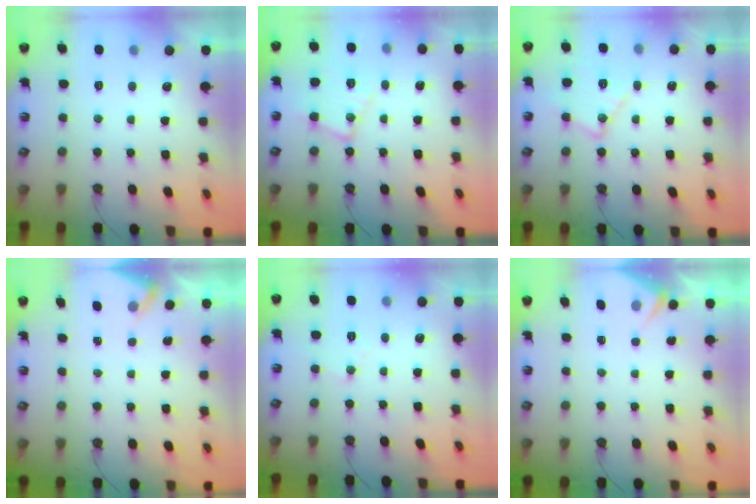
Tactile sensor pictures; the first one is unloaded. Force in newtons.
{"total": 13.2, "press": 13.1, "slide": 1.0}
{"total": 14.0, "press": 13.9, "slide": 1.0}
{"total": 3.0, "press": 3.0, "slide": 0.5}
{"total": 6.4, "press": 6.3, "slide": 1.0}
{"total": 3.2, "press": 3.1, "slide": 0.5}